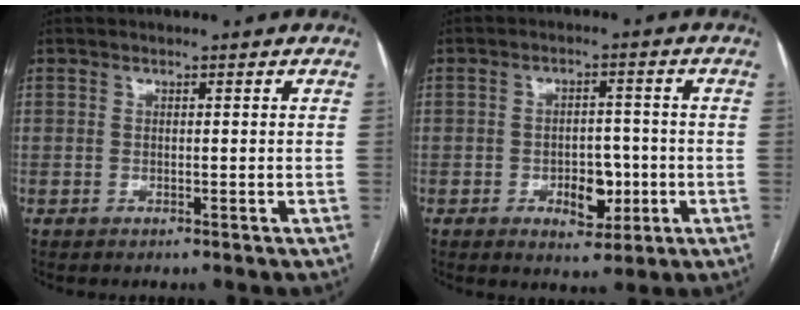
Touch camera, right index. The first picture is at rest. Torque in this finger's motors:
{"motor_torque": [0.32, 0.18, 0.00, 0.00]}